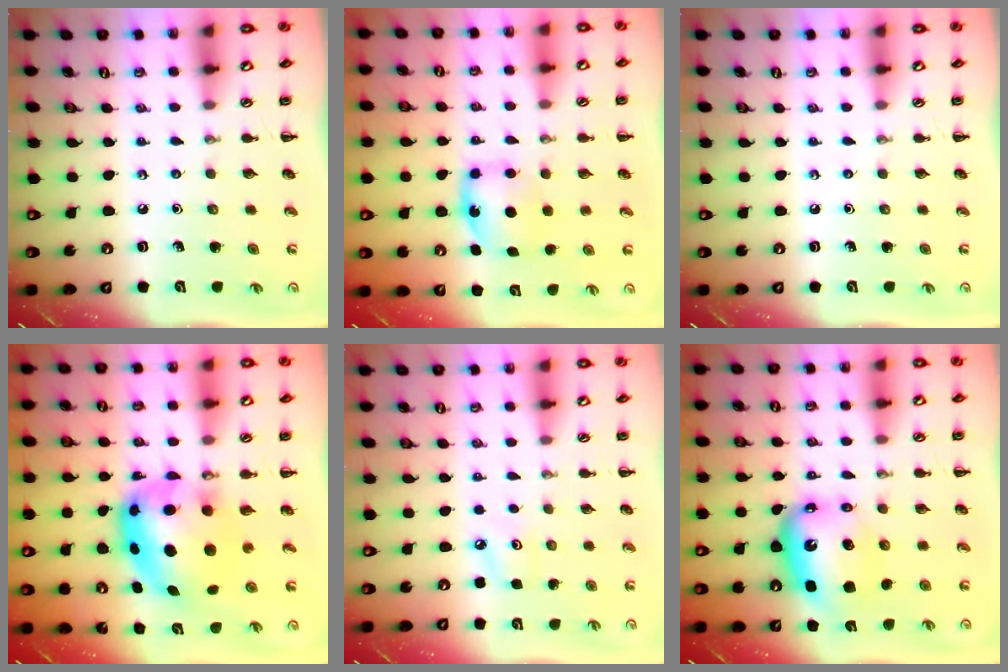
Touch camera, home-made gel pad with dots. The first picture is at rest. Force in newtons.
{"total": 6.2, "press": 6.2, "slide": 0.8}
{"total": 0.0}
{"total": 10.3, "press": 10.0, "slide": 2.6}
{"total": 7.1, "press": 7.0, "slide": 1.5}
{"total": 9.3, "press": 8.9, "slide": 2.8}